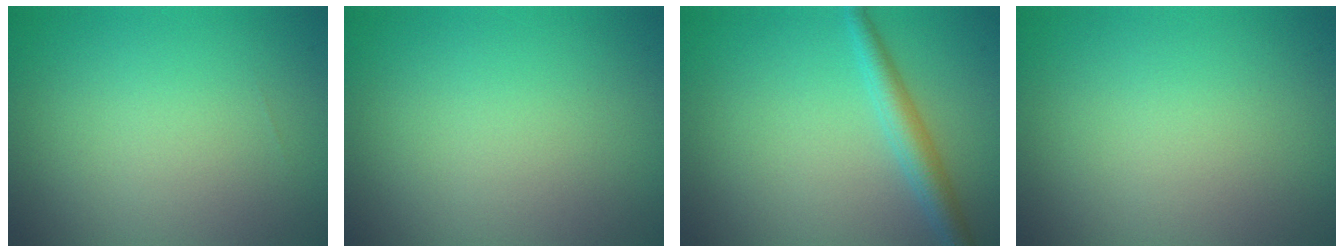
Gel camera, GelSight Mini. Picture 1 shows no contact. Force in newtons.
{"total": 0.0}
{"total": 2.6, "press": 2.6, "slide": 0.1}
{"total": 0.0}